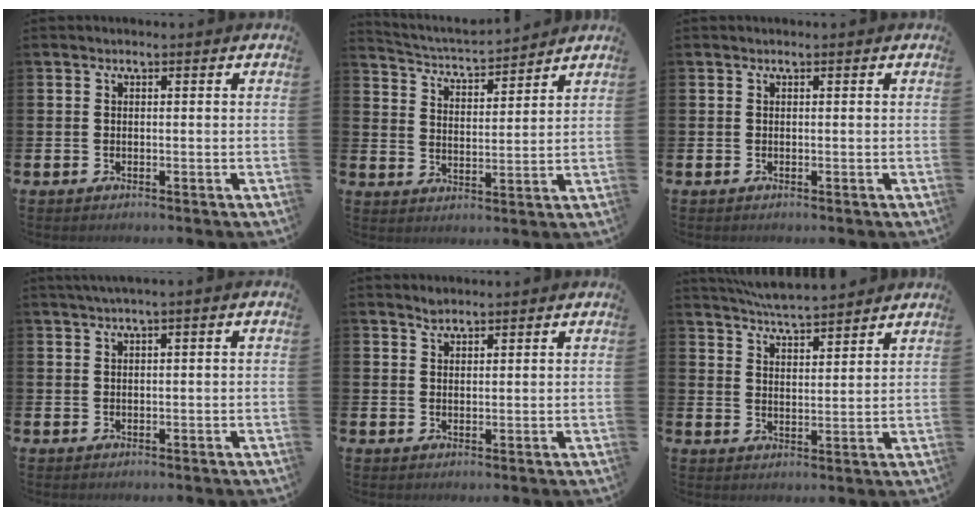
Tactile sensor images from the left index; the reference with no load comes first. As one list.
[{"total": 4.5, "force": [4.5, 0.4, 0.3], "torque": [-0.027, -0.038, 0.075]}, {"total": 0.0}, {"total": 1.1, "force": [0.7, -0.1, 0.9], "torque": [-0.024, 0.004, 0.013]}, {"total": 1.7, "force": [1.6, 0.7, 0.1], "torque": [0.003, -0.001, 0.029]}, {"total": 5.3, "force": [5.3, 0.1, 0.4], "torque": [-0.032, -0.029, 0.097]}]